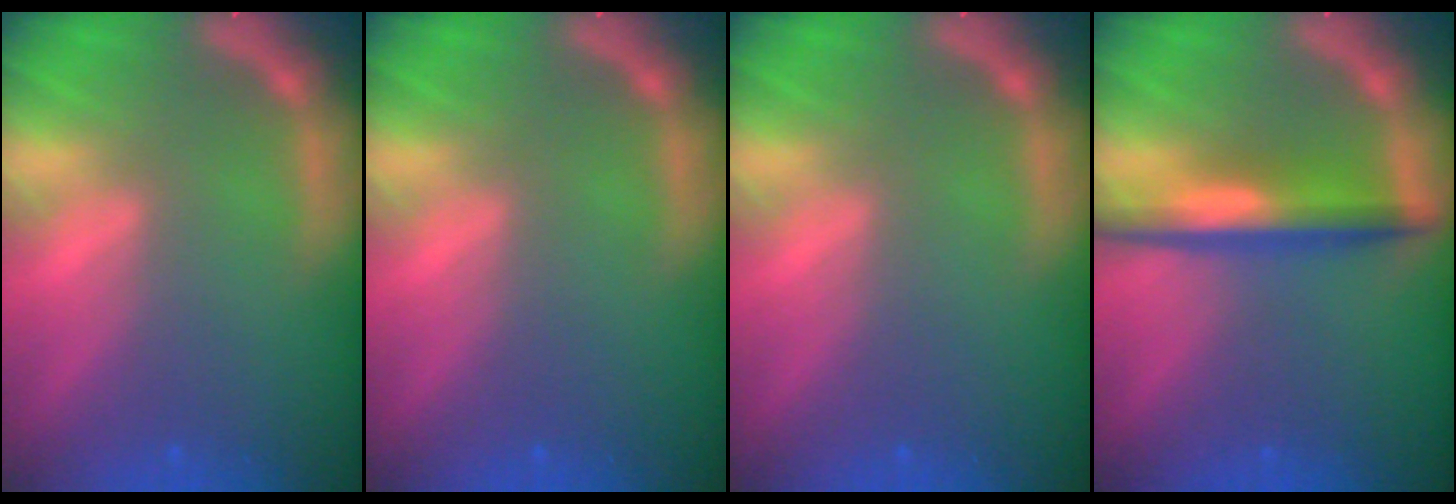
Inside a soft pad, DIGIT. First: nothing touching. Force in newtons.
{"total": 0.0}
{"total": 0.0}
{"total": 5.0}